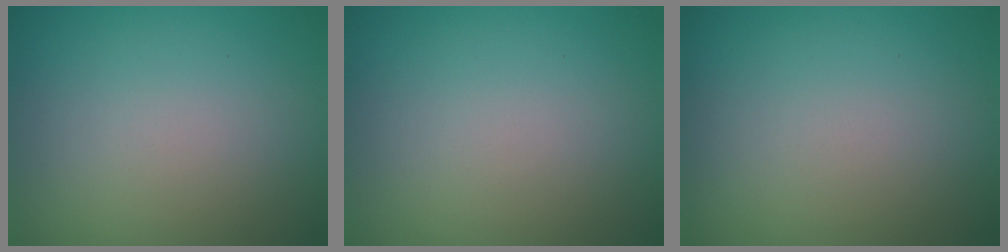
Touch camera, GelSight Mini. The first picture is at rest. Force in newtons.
{"total": 0.0}
{"total": 0.0}